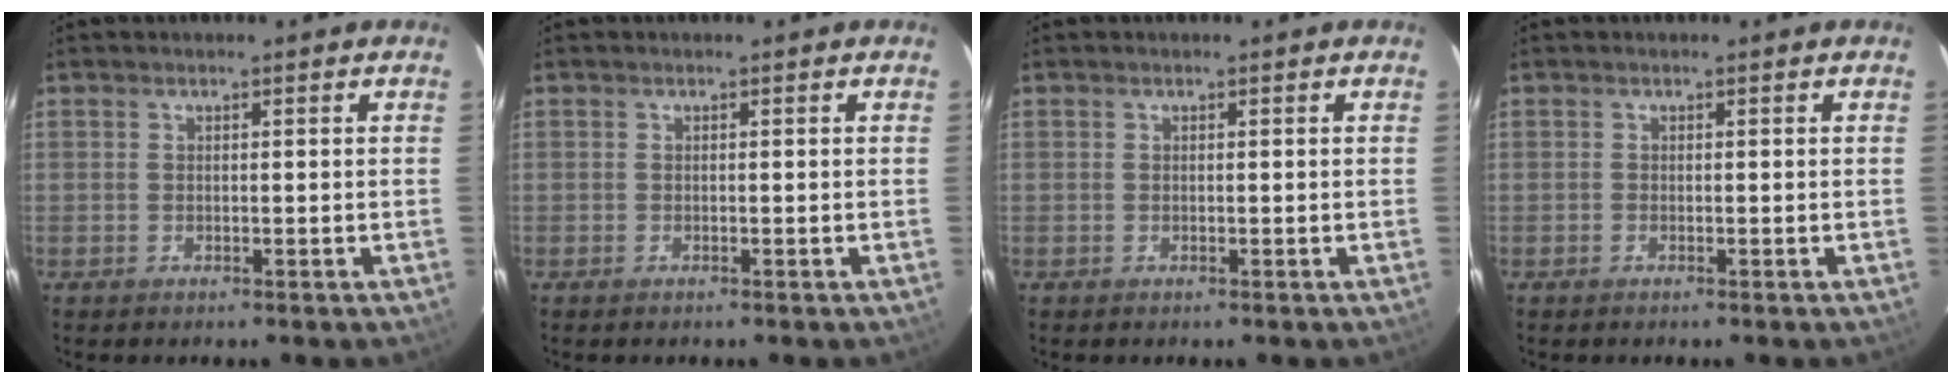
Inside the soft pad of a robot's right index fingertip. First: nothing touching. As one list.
[{"total": 0.0}, {"total": 0.0}, {"total": 0.0}]